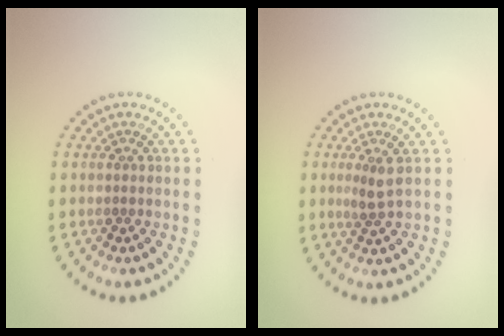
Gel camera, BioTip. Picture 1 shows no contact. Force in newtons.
{"total": 1.8, "press": 1.4, "slide": 1.1}